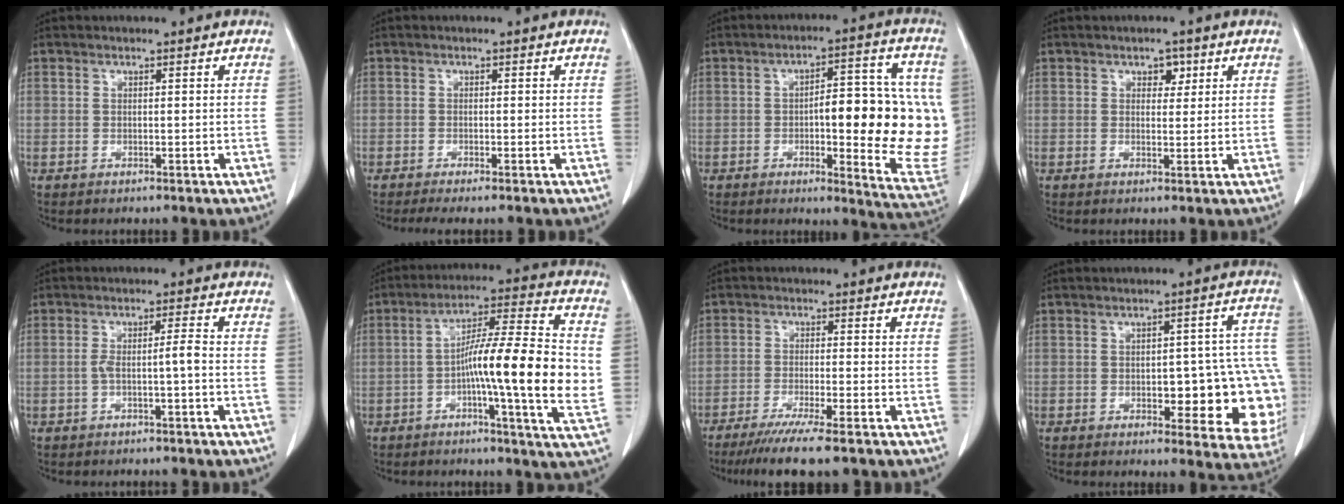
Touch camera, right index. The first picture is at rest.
{"total": 2.0, "force": [-1.5, -0.2, 1.3], "torque": [-0.021, -0.003, -0.027]}
{"total": 18.2, "force": [-0.6, 4.4, 17.6], "torque": [-0.177, 0.017, 0.004]}
{"total": 2.3, "force": [1.1, 1.5, 1.3], "torque": [-0.013, 0.002, 0.015]}
{"total": 3.0, "force": [-1.0, -0.2, 2.8], "torque": [-0.051, 0.012, -0.014]}
{"total": 16.6, "force": [-1.7, 0.3, 16.5], "torque": [-0.261, 0.003, -0.038]}
{"total": 8.6, "force": [-6.5, -0.3, 5.7], "torque": [-0.086, -0.021, -0.103]}
{"total": 15.4, "force": [-2.9, 5.9, 14.0], "torque": [-0.110, 0.029, -0.021]}